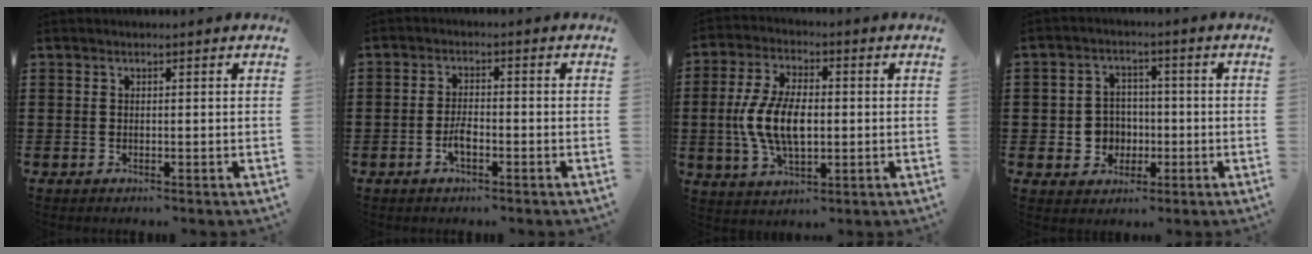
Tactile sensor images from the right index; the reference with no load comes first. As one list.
[{"total": 3.0, "force": [-1.5, 0.9, 2.4], "torque": [-0.051, 0.000, -0.028]}, {"total": 9.4, "force": [-0.7, 4.6, 8.2], "torque": [-0.186, -0.001, -0.019]}, {"total": 4.5, "force": [-0.9, 4.3, 1.3], "torque": [-0.039, 0.011, -0.018]}]